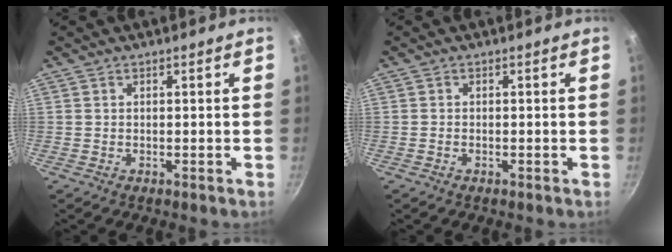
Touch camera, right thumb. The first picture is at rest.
{"total": 0.0}